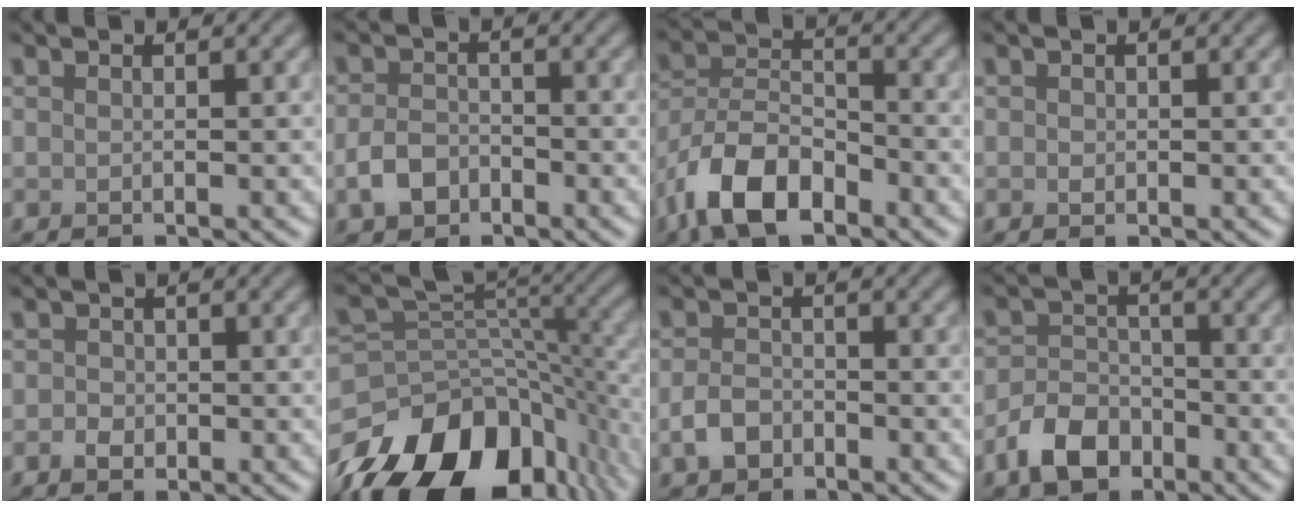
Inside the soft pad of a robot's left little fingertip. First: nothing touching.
{"total": 2.8, "force": [-1.4, 2.0, 1.4], "torque": [-0.025, 0.001, -0.033]}
{"total": 8.1, "force": [-5.0, 4.0, 5.0], "torque": [-0.089, 0.003, -0.106]}
{"total": 0.6, "force": [0.0, 0.5, 0.3], "torque": [-0.003, -0.003, -0.001]}
{"total": 1.4, "force": [-0.5, 1.2, 0.6], "torque": [-0.006, -0.001, -0.012]}
{"total": 14.8, "force": [-9.0, 8.6, 8.0], "torque": [-0.166, 0.005, -0.149]}
{"total": 2.5, "force": [-1.3, 1.7, 1.2], "torque": [-0.022, 0.001, -0.030]}
{"total": 4.9, "force": [-2.9, 3.2, 2.3], "torque": [-0.041, -0.001, -0.060]}